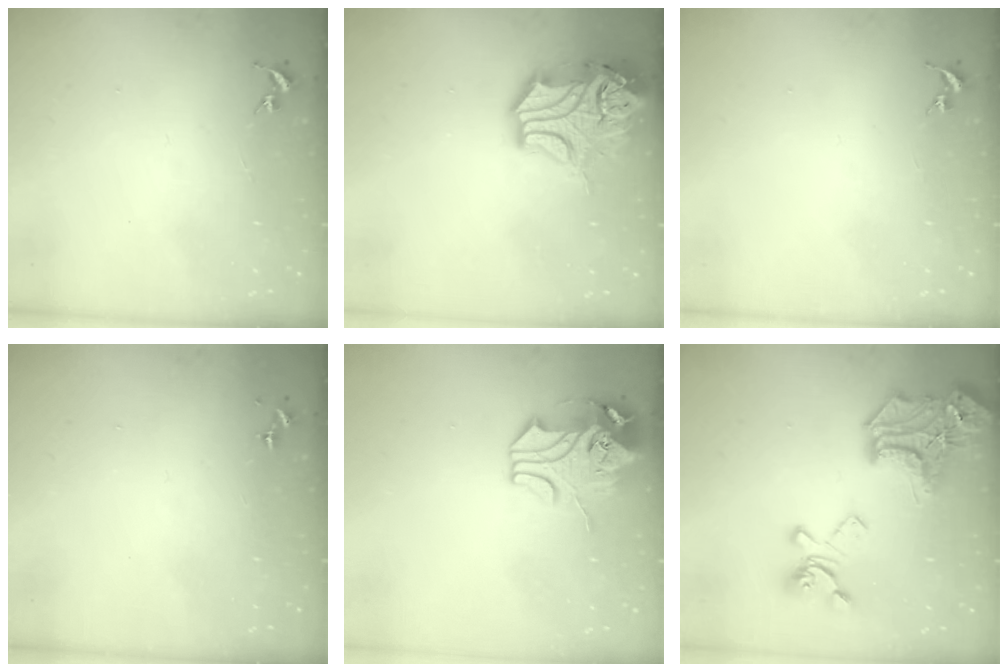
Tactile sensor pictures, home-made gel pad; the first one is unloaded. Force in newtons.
{"total": 17.4, "press": 17.2, "slide": 2.6}
{"total": 0.0}
{"total": 0.0}
{"total": 10.3, "press": 10.2, "slide": 1.7}
{"total": 24.6, "press": 24.6, "slide": 0.7}